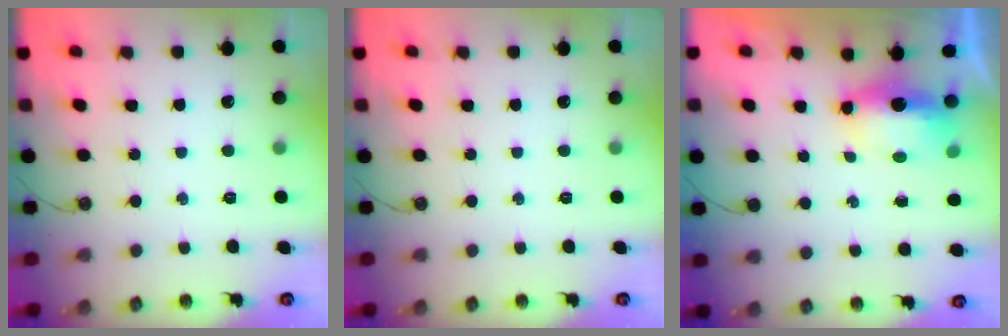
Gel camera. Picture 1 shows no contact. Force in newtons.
{"total": 0.0}
{"total": 12.9, "press": 8.4, "slide": 9.7}